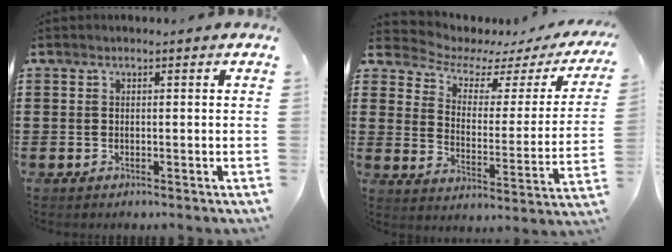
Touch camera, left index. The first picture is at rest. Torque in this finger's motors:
{"motor_torque": [1.18, -0.96, -0.33, -0.13]}